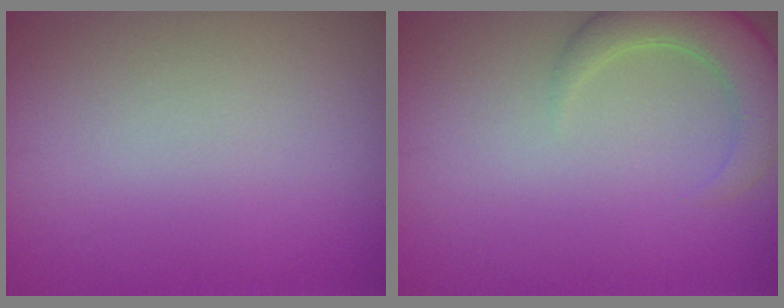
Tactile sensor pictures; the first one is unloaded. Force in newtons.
{"total": 4.1, "press": 4.1, "slide": 0.4}